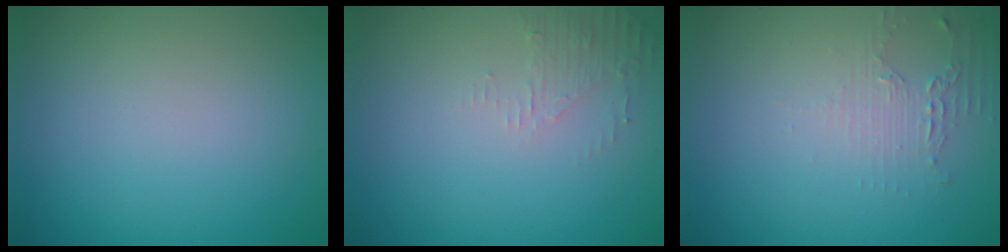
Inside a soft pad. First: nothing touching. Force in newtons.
{"total": 1.6, "press": 1.5, "slide": 0.4}
{"total": 1.5, "press": 1.5, "slide": 0.4}